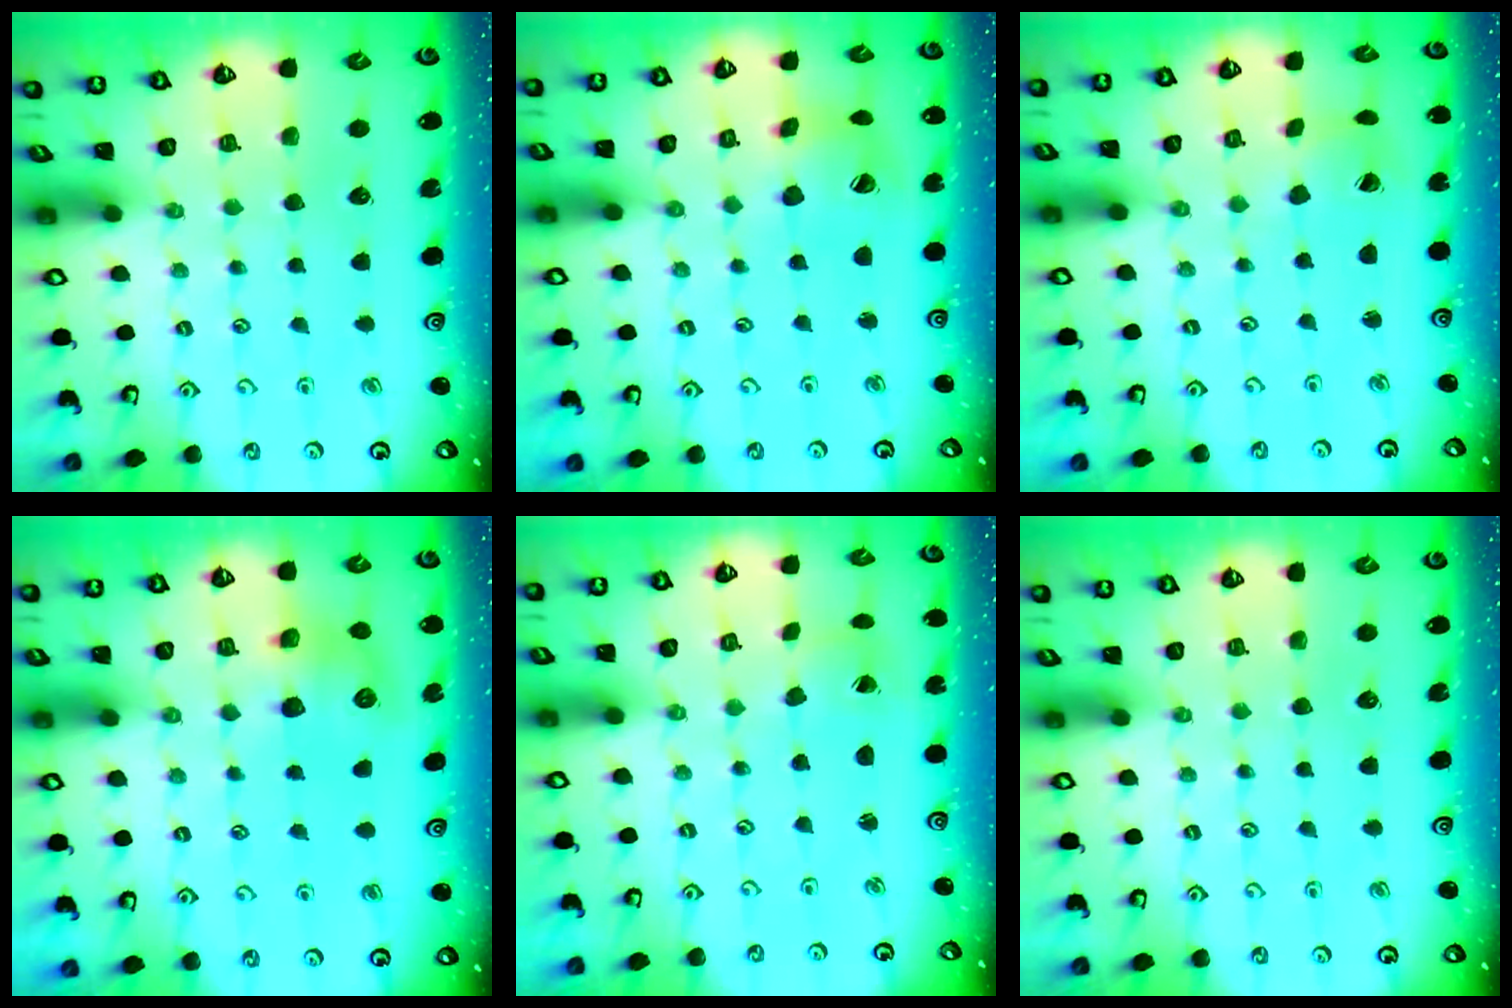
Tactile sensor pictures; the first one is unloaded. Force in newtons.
{"total": 9.1, "press": 9.1, "slide": 1.1}
{"total": 2.3, "press": 2.3, "slide": 0.3}
{"total": 8.4, "press": 8.3, "slide": 1.2}
{"total": 0.5, "press": 0.5, "slide": 0.1}
{"total": 0.0}